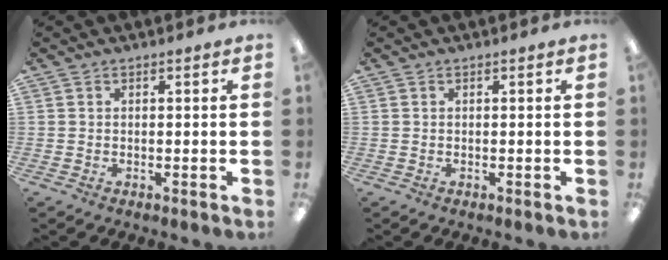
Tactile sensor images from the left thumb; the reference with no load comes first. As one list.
[{"total": 0.0}]